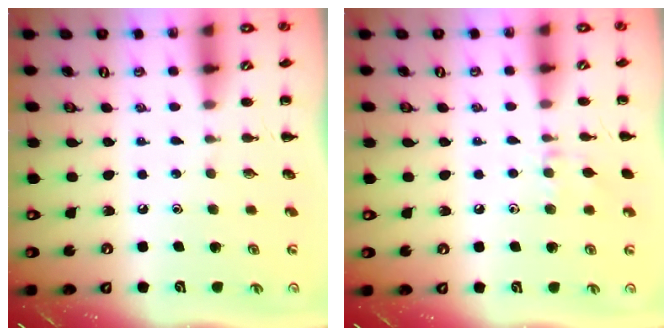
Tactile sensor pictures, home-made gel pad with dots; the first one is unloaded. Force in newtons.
{"total": 6.6, "press": 6.2, "slide": 2.0}